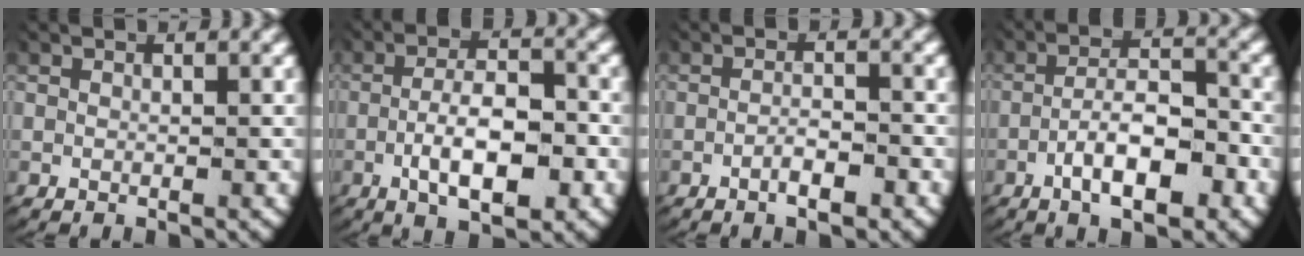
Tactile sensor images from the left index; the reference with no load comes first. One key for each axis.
{"total": 6.5, "fx": -2.2, "fy": 2.6, "fz": 5.6, "tx": -0.088, "ty": -0.005, "tz": -0.034}
{"total": 2.4, "fx": -1.5, "fy": 0.6, "fz": 1.7, "tx": -0.030, "ty": -0.003, "tz": -0.028}
{"total": 6.0, "fx": -2.9, "fy": 2.2, "fz": 4.7, "tx": -0.077, "ty": -0.004, "tz": -0.045}